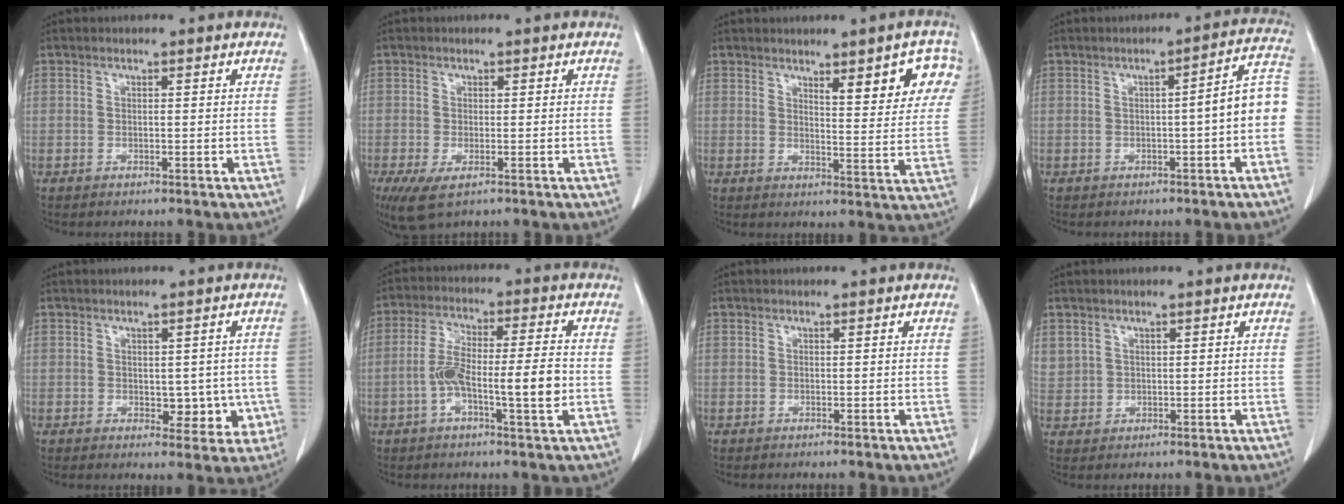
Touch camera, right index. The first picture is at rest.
{"total": 4.9, "force": [-2.5, 2.0, 3.7], "torque": [-0.072, -0.014, -0.038]}
{"total": 8.9, "force": [4.6, 1.8, 7.3], "torque": [-0.086, 0.002, 0.059]}
{"total": 6.9, "force": [-1.2, 0.3, 6.7], "torque": [-0.075, 0.026, -0.023]}
{"total": 5.4, "force": [-0.6, 3.5, 4.0], "torque": [-0.029, 0.008, 0.006]}
{"total": 9.8, "force": [-2.1, 1.2, 9.5], "torque": [-0.175, 0.014, -0.036]}
{"total": 0.0}
{"total": 3.0, "force": [1.6, 2.5, 0.5], "torque": [-0.003, 0.010, 0.041]}